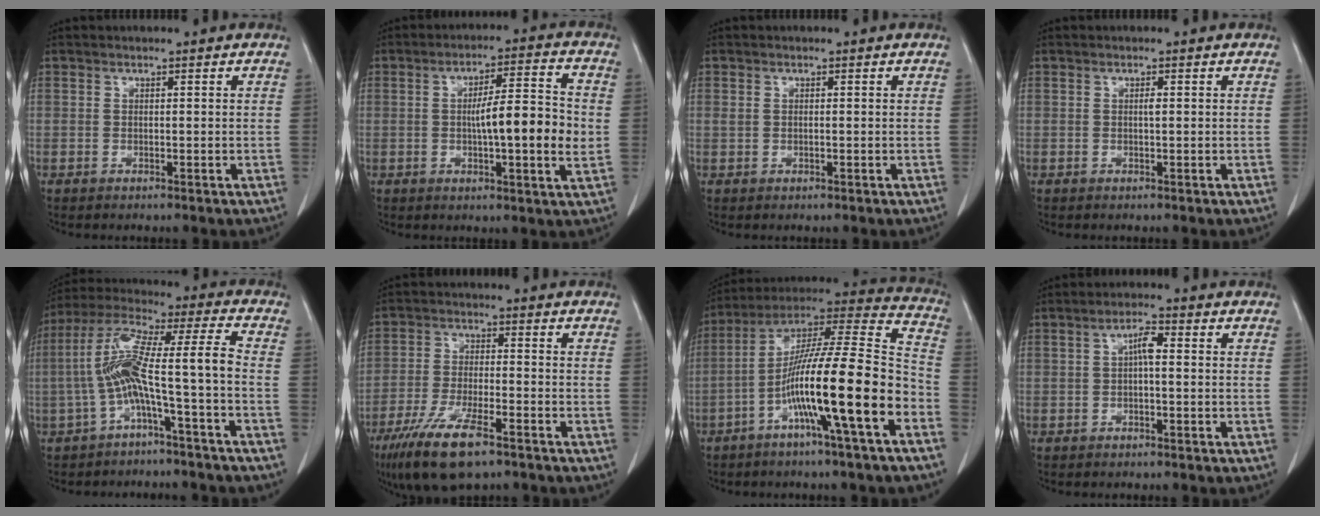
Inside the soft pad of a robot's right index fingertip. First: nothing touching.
{"total": 10.8, "force": [-0.6, 1.1, 10.7], "torque": [-0.166, 0.006, -0.015]}
{"total": 1.0, "force": [0.1, 0.6, 0.7], "torque": [-0.023, 0.010, 0.006]}
{"total": 0.6, "force": [0.1, 0.1, 0.6], "torque": [-0.013, 0.000, 0.000]}
{"total": 11.3, "force": [-3.1, -0.2, 10.9], "torque": [-0.215, 0.039, -0.060]}
{"total": 11.1, "force": [-7.2, 2.5, 8.0], "torque": [-0.154, -0.022, -0.125]}
{"total": 19.9, "force": [-7.3, 0.2, 18.5], "torque": [-0.314, 0.002, -0.131]}
{"total": 2.9, "force": [0.2, 0.7, 2.8], "torque": [-0.051, 0.008, 0.002]}